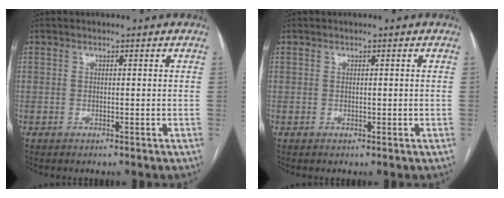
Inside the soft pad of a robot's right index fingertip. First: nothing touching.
{"total": 0.0}